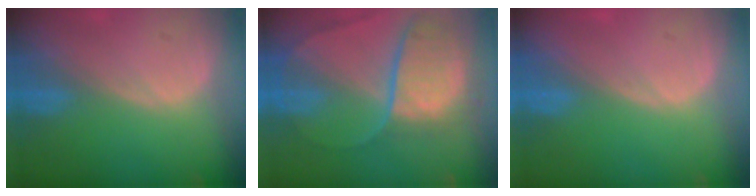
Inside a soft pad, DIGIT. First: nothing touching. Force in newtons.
{"total": 10.7, "press": 9.0, "slide": 5.9}
{"total": 0.0}